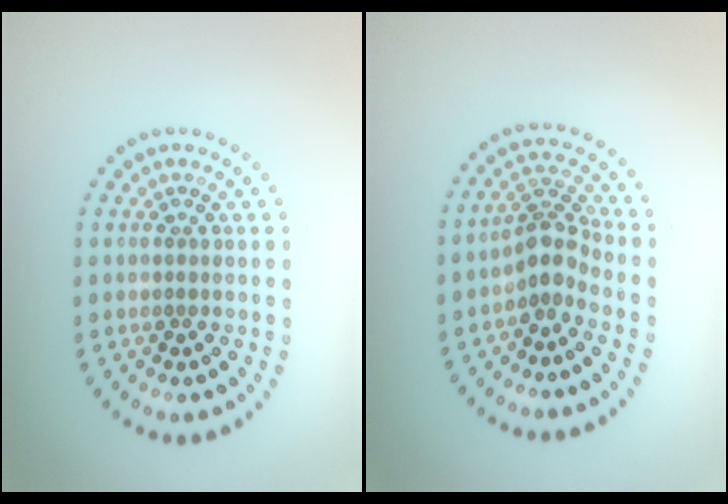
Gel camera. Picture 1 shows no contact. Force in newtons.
{"total": 2.9, "press": 2.2, "slide": 1.9}